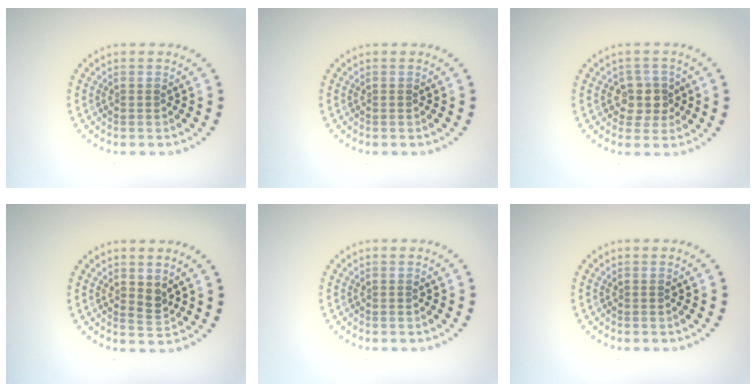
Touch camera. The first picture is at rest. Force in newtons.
{"total": 0.0}
{"total": 2.5, "press": 2.2, "slide": 1.2}
{"total": 1.4, "press": 1.3, "slide": 0.7}
{"total": 0.0}
{"total": 0.0}